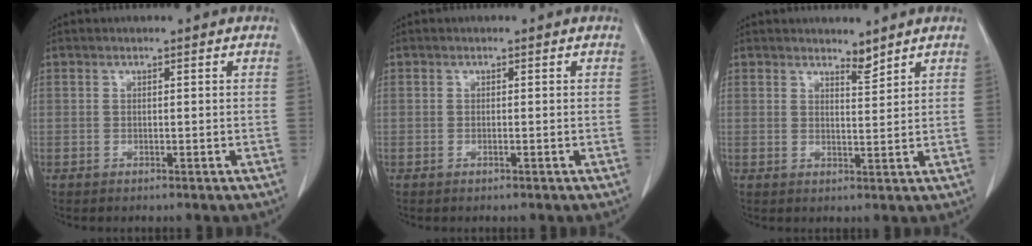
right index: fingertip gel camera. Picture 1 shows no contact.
{"total": 0.0}
{"total": 2.0, "force": [2.0, 0.1, 0.4], "torque": [-0.009, -0.006, 0.037]}